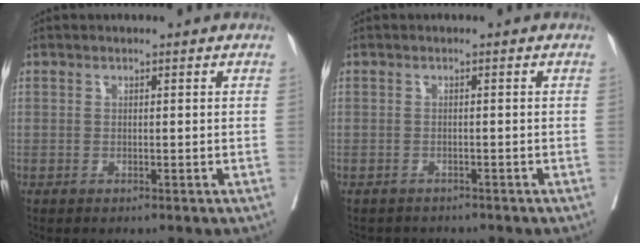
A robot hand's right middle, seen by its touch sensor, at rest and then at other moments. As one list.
[{"total": 3.6, "force": [-3.3, 1.3, 0.3], "torque": [-0.003, -0.002, -0.046]}]